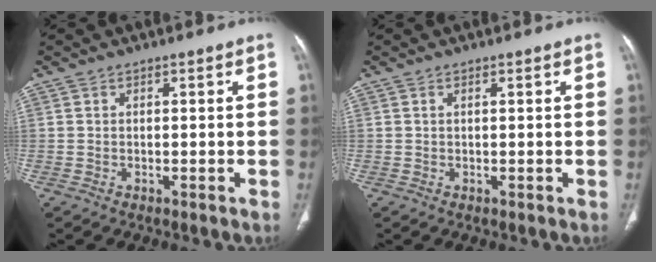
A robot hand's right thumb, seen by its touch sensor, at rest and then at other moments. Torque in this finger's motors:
{"motor_torque": [-0.11, 0.43, -0.44, 0.26, -0.01]}